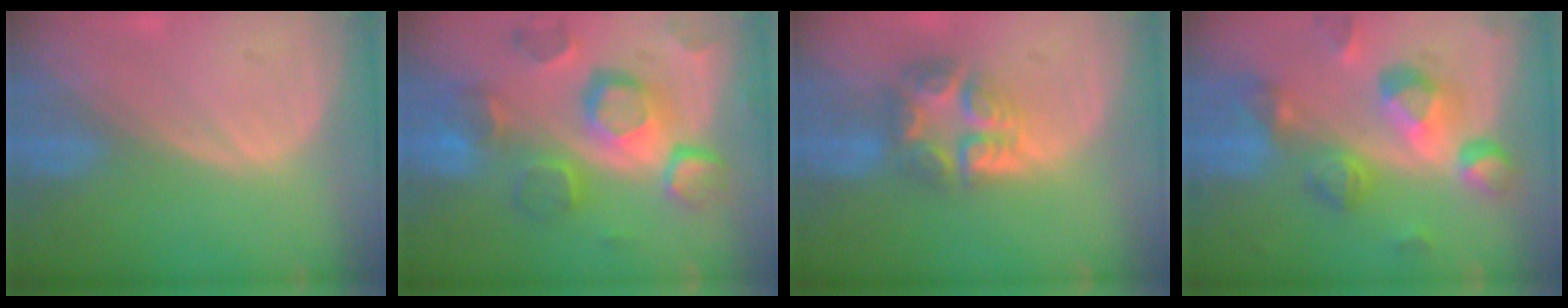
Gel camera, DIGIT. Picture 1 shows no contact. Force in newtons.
{"total": 12.5, "press": 10.8, "slide": 6.2}
{"total": 7.7, "press": 6.7, "slide": 3.8}
{"total": 10.3, "press": 9.3, "slide": 4.6}